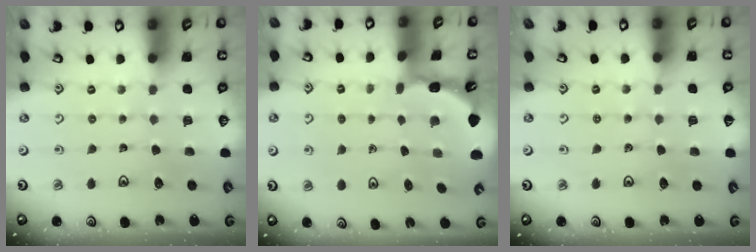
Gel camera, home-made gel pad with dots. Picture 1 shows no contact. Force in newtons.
{"total": 1.8, "press": 1.7, "slide": 0.0}
{"total": 1.3, "press": 1.3, "slide": 0.2}